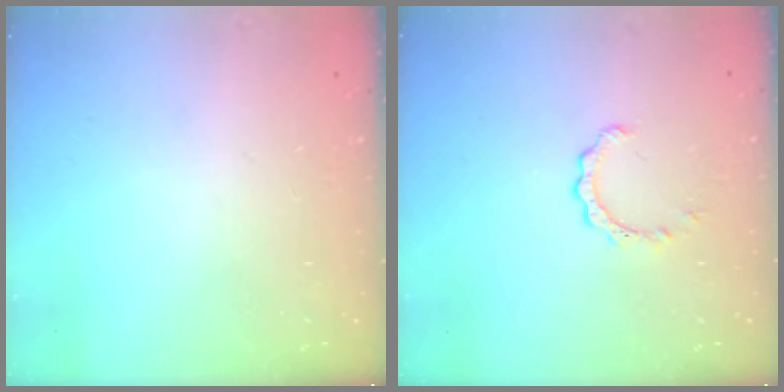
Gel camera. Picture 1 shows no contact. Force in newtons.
{"total": 2.4, "press": 2.3, "slide": 0.3}